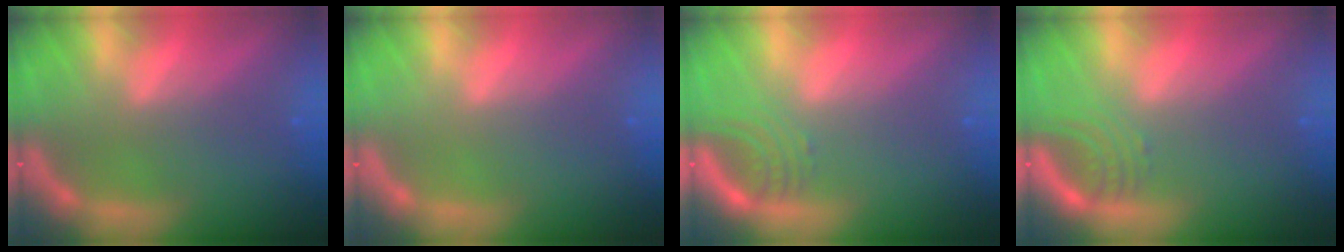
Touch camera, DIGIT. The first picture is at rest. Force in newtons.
{"total": 0.0}
{"total": 3.0}
{"total": 3.0}